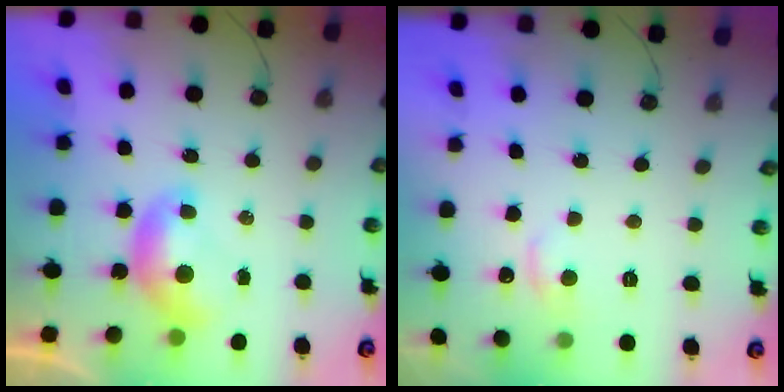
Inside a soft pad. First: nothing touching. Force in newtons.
{"total": 1.1, "press": 0.6, "slide": 0.9}